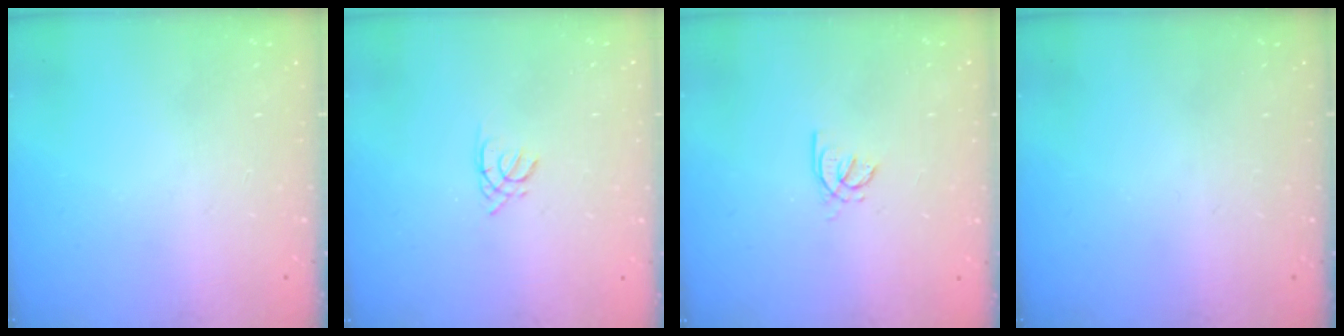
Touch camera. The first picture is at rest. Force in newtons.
{"total": 1.7, "press": 1.7, "slide": 0.3}
{"total": 1.4, "press": 1.3, "slide": 0.4}
{"total": 0.0}